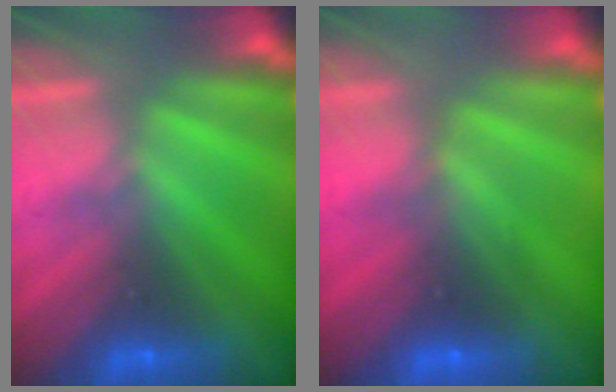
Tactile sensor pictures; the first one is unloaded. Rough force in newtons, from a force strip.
{"total": 2.8}